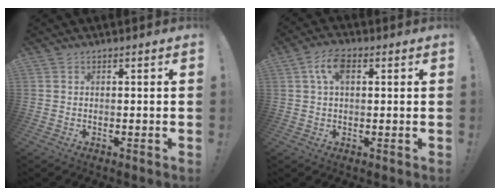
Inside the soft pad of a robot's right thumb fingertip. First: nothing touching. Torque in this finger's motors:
{"motor_torque": [0.36, 0.33, 0.17, -0.16, 0.02]}